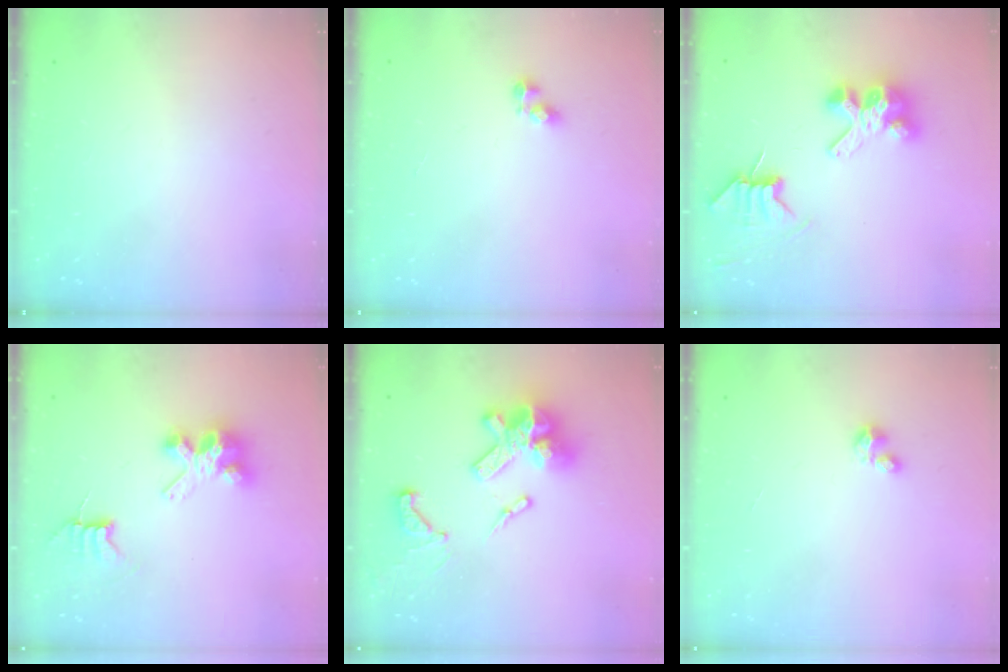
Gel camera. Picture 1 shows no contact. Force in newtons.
{"total": 3.2, "press": 3.2, "slide": 0.4}
{"total": 7.1, "press": 7.1, "slide": 0.7}
{"total": 7.3, "press": 7.3, "slide": 0.6}
{"total": 18.8, "press": 18.8, "slide": 1.6}
{"total": 2.5, "press": 2.5, "slide": 0.3}